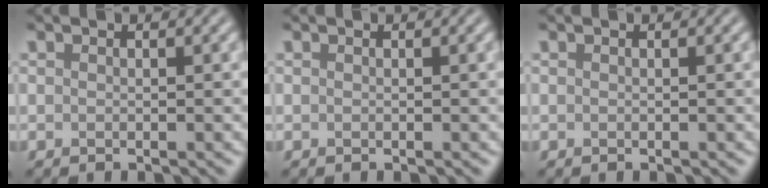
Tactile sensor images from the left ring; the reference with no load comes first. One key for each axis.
{"total": 0.0}
{"total": 0.0}